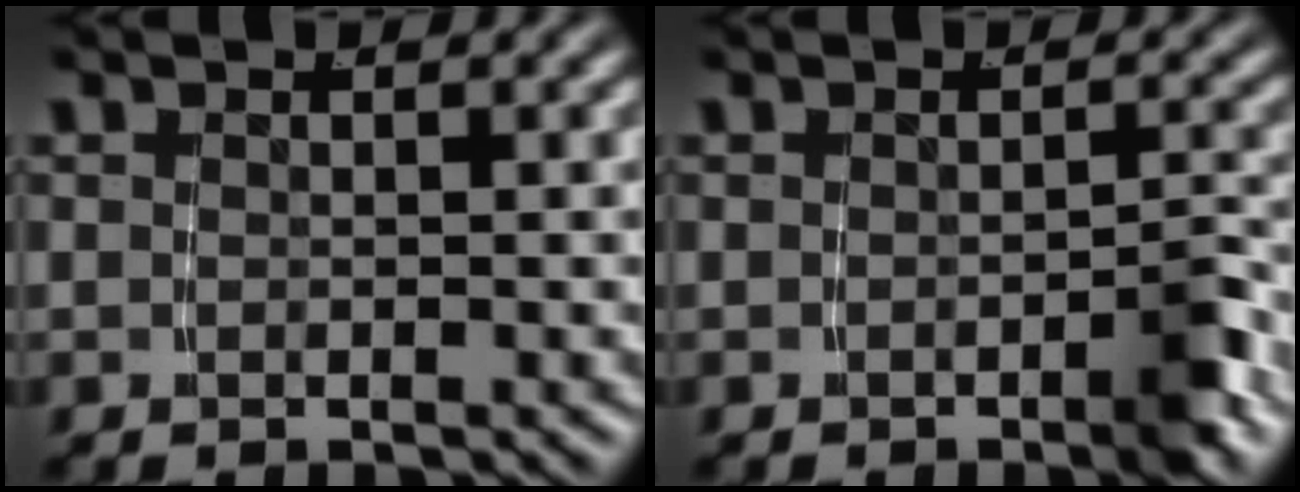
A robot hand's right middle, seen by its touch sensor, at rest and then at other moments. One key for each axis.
{"total": 1.9, "fx": -1.2, "fy": 0.2, "fz": 1.4, "tx": -0.021, "ty": 0.000, "tz": -0.024}